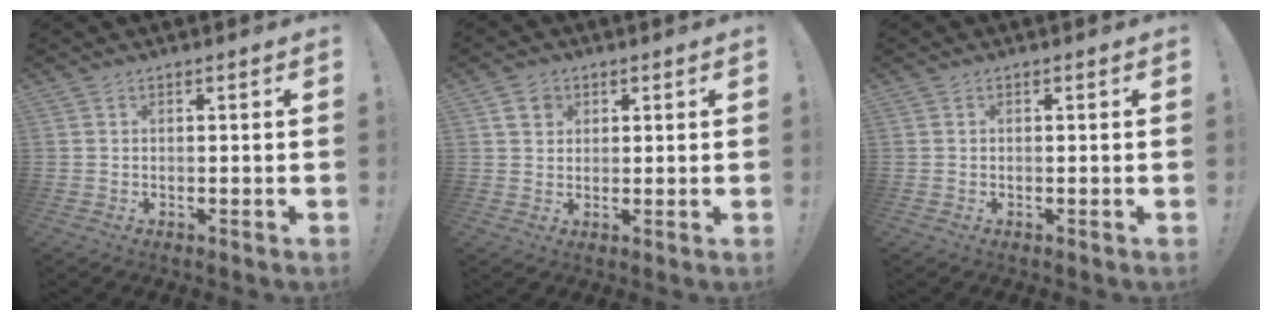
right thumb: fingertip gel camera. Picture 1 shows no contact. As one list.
[{"total": 4.6, "force": [2.2, 3.7, 1.6], "torque": [-0.021, -0.003, 0.041]}, {"total": 0.0}]